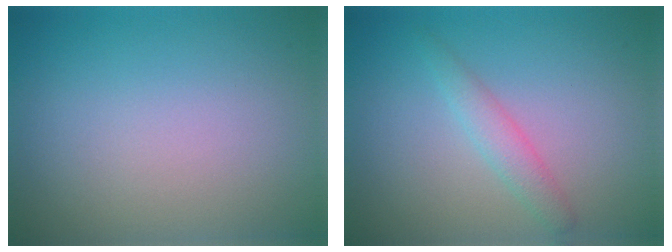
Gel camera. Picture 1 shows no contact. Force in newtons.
{"total": 1.9, "press": 1.9, "slide": 0.2}